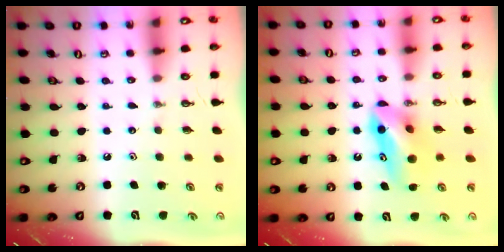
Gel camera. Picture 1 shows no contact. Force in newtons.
{"total": 8.5, "press": 8.0, "slide": 3.0}